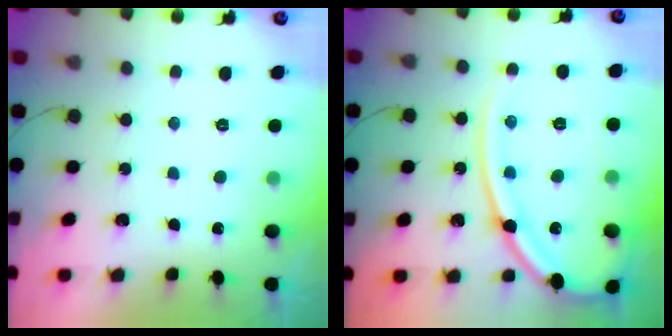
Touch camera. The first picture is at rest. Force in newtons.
{"total": 17.1, "press": 17.0, "slide": 1.7}